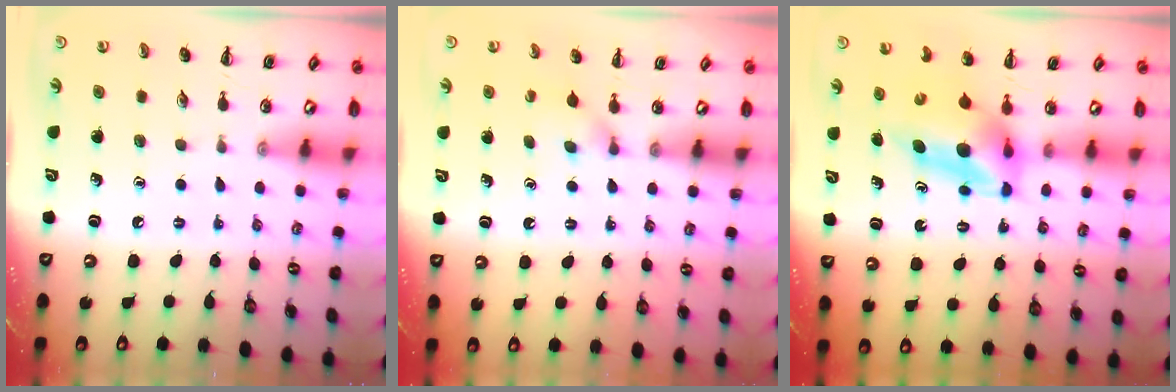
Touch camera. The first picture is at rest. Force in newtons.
{"total": 2.8, "press": 2.5, "slide": 1.2}
{"total": 5.3, "press": 5.2, "slide": 0.9}